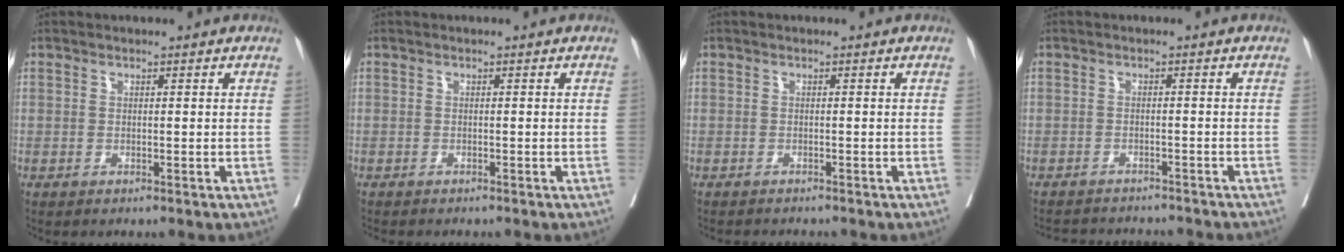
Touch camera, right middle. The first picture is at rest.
{"total": 2.6, "force": [-2.3, 0.5, 1.0], "torque": [-0.023, -0.007, -0.028]}
{"total": 3.4, "force": [-3.3, 0.5, 0.9], "torque": [-0.016, -0.008, -0.045]}
{"total": 10.4, "force": [-9.9, 1.8, 2.7], "torque": [-0.050, -0.003, -0.123]}